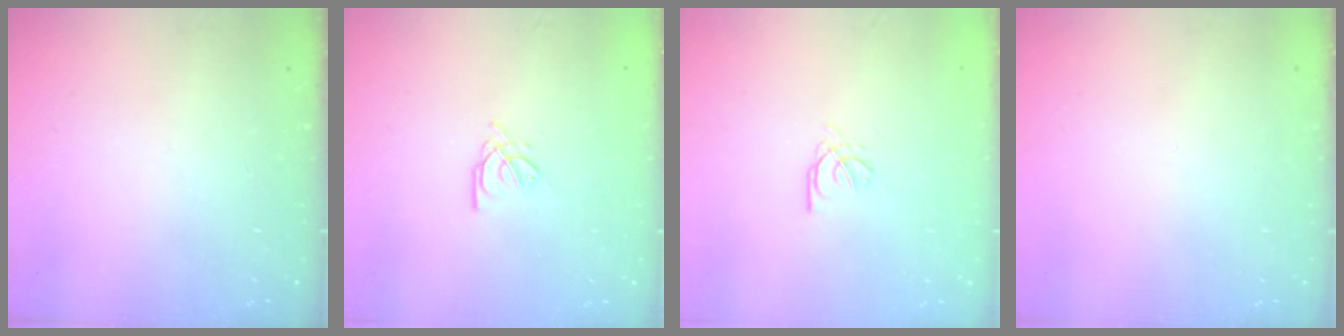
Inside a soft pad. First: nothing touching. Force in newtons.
{"total": 3.1, "press": 3.1, "slide": 0.1}
{"total": 2.7, "press": 2.7, "slide": 0.4}
{"total": 0.0}